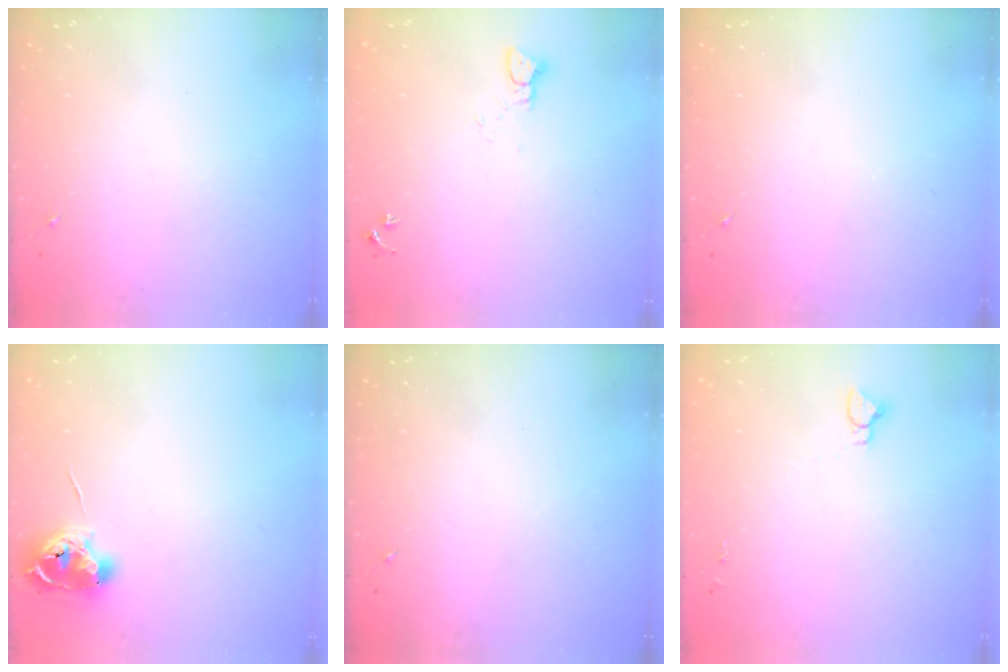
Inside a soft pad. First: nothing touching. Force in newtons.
{"total": 2.4, "press": 2.4, "slide": 0.2}
{"total": 0.0}
{"total": 9.6, "press": 9.6, "slide": 0.6}
{"total": 0.0}
{"total": 3.3, "press": 3.3, "slide": 0.2}